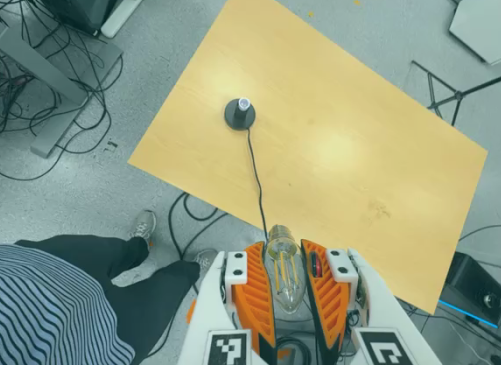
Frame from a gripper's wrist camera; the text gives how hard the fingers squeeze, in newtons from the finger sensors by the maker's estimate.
{"total": 21.9, "left": 24.5, "right": 19.2}